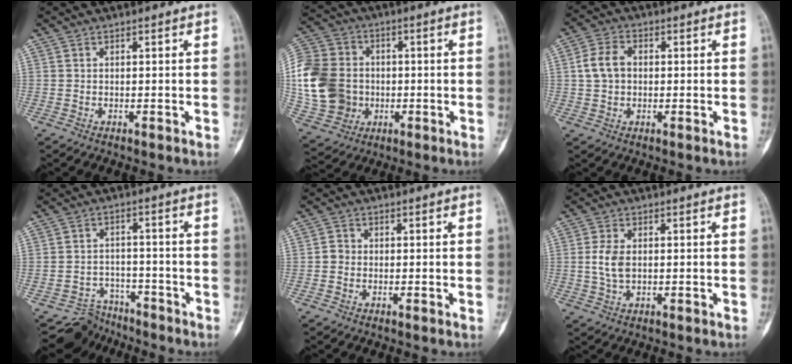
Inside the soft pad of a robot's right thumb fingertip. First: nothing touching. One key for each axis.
{"total": 19.1, "fx": -0.7, "fy": 16.1, "fz": 10.2, "tx": -0.215, "ty": 0.019, "tz": -0.003}
{"total": 5.9, "fx": 0.4, "fy": 4.4, "fz": 3.9, "tx": -0.070, "ty": 0.015, "tz": 0.004}
{"total": 7.0, "fx": -6.2, "fy": 2.6, "fz": -2.2, "tx": 0.053, "ty": 0.071, "tz": -0.103}
{"total": 1.8, "fx": -0.4, "fy": 1.6, "fz": 0.7, "tx": -0.004, "ty": 0.007, "tz": -0.011}
{"total": 4.7, "fx": 0.2, "fy": 2.8, "fz": 3.8, "tx": -0.082, "ty": 0.001, "tz": 0.005}